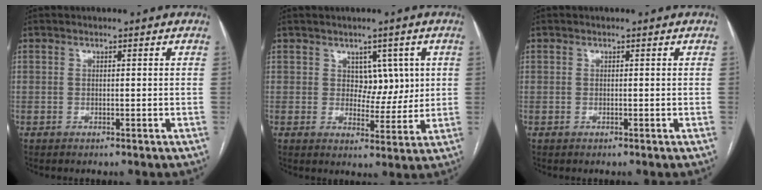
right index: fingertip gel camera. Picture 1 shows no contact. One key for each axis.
{"total": 4.8, "fx": 1.6, "fy": 3.3, "fz": 3.1, "tx": -0.031, "ty": 0.004, "tz": 0.029}
{"total": 0.0}